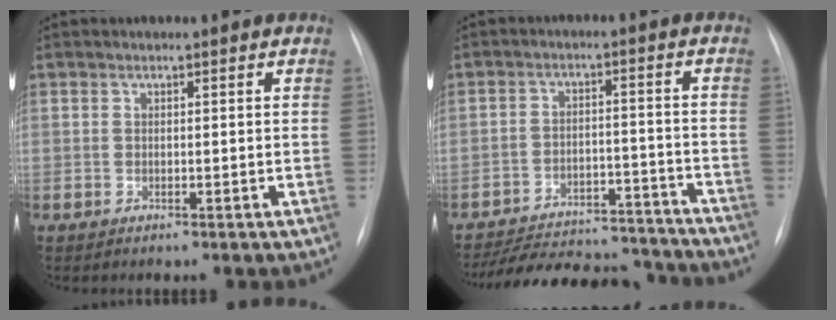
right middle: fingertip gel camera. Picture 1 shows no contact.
{"total": 20.0, "force": [-18.7, 4.6, 5.5], "torque": [-0.102, 0.006, -0.254]}